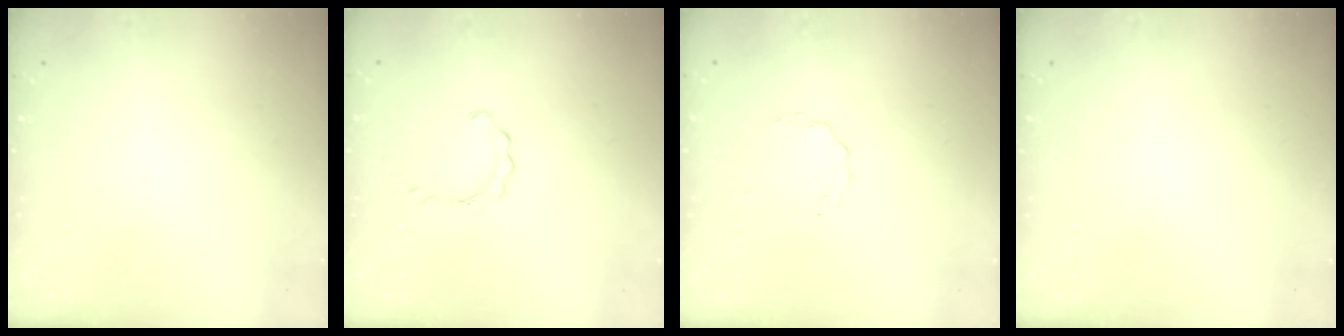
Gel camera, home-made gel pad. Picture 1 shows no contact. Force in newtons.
{"total": 3.7, "press": 3.7, "slide": 0.2}
{"total": 3.3, "press": 3.3, "slide": 0.3}
{"total": 0.0}